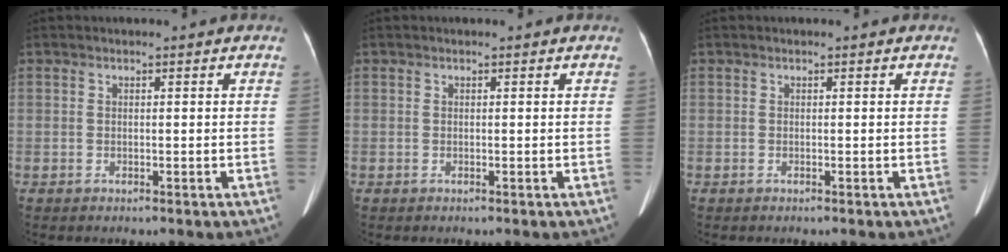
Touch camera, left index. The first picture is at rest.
{"total": 0.0}
{"total": 0.0}